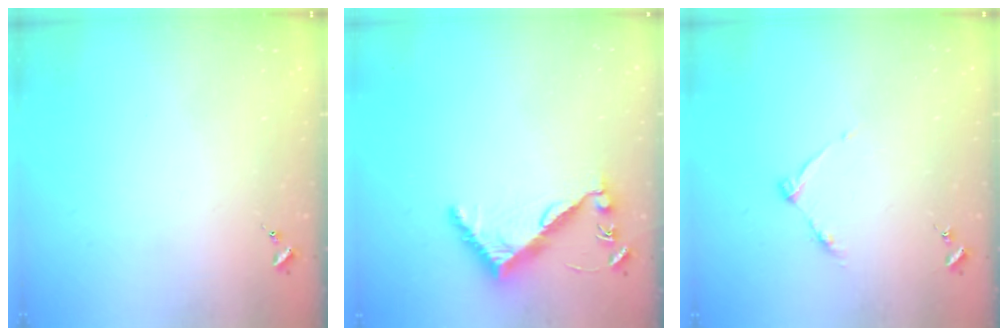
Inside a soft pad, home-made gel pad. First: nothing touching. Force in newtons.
{"total": 7.5, "press": 7.4, "slide": 0.6}
{"total": 6.0, "press": 6.0, "slide": 0.7}